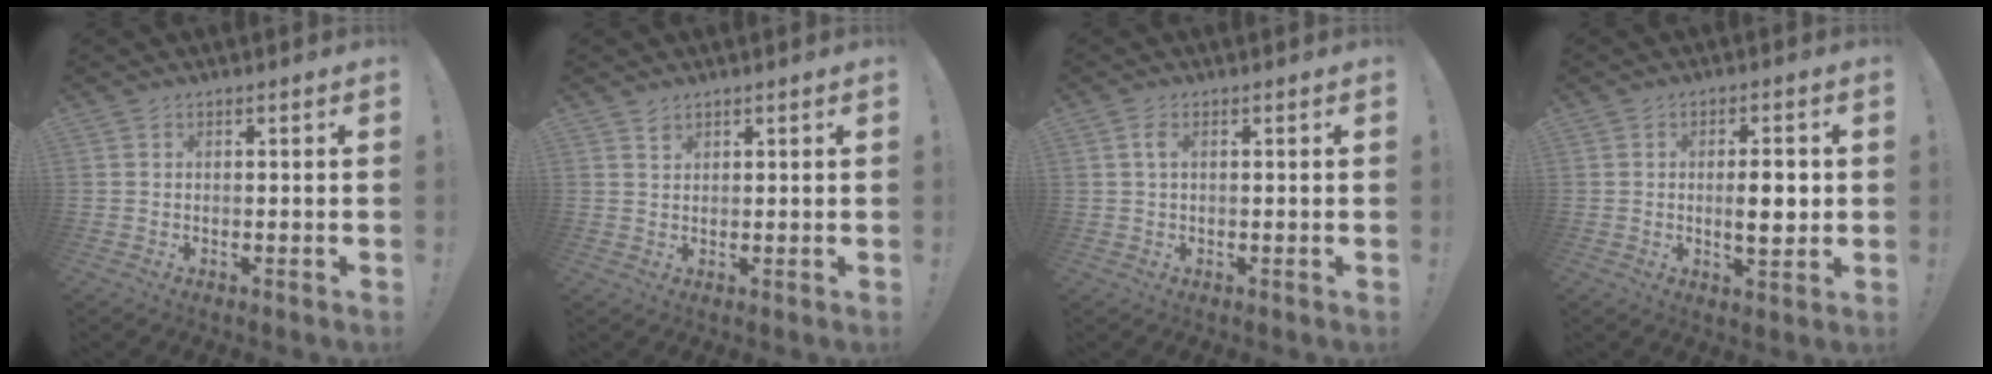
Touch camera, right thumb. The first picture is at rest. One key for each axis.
{"total": 1.6, "fx": 1.3, "fy": 0.9, "fz": 0.1, "tx": 0.012, "ty": -0.009, "tz": 0.022}
{"total": 2.1, "fx": 0.5, "fy": 0.9, "fz": 1.8, "tx": -0.038, "ty": 0.005, "tz": 0.010}
{"total": 6.4, "fx": -0.2, "fy": 2.1, "fz": 6.0, "tx": -0.074, "ty": -0.005, "tz": -0.009}